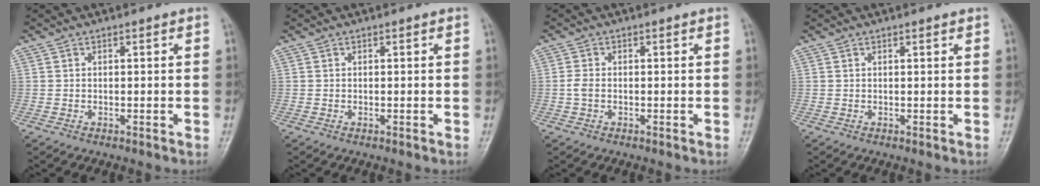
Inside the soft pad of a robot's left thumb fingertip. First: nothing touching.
{"total": 0.0}
{"total": 1.7, "force": [-0.3, 1.1, 1.3], "torque": [-0.026, 0.005, -0.007]}
{"total": 0.6, "force": [0.5, 0.1, 0.4], "torque": [-0.008, -0.003, 0.007]}